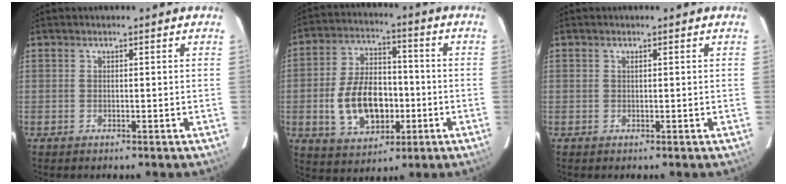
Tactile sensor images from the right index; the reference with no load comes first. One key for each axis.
{"total": 14.4, "fx": -3.2, "fy": 8.6, "fz": 11.1, "tx": -0.226, "ty": 0.014, "tz": -0.041}
{"total": 0.0}